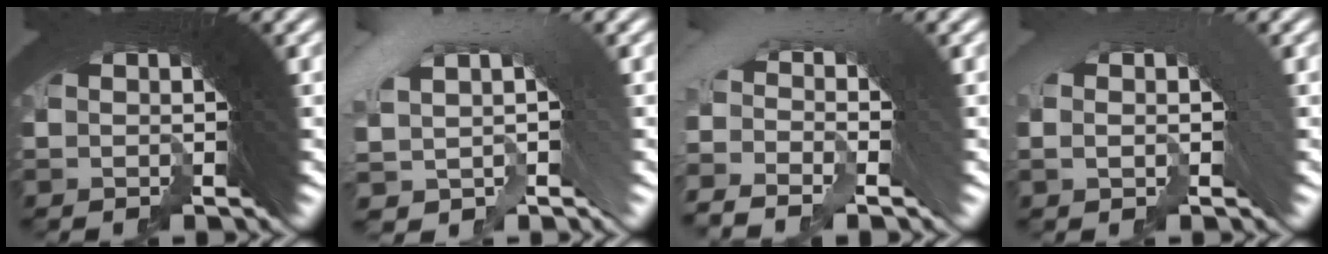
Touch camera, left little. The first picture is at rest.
{"total": 3.1, "force": [0.3, 1.6, 2.6], "torque": [-0.052, 0.014, 0.016]}
{"total": 2.9, "force": [-1.1, 1.4, 2.3], "torque": [-0.020, 0.029, -0.031]}
{"total": 1.2, "force": [-0.2, 0.5, 1.1], "torque": [0.002, 0.016, -0.008]}